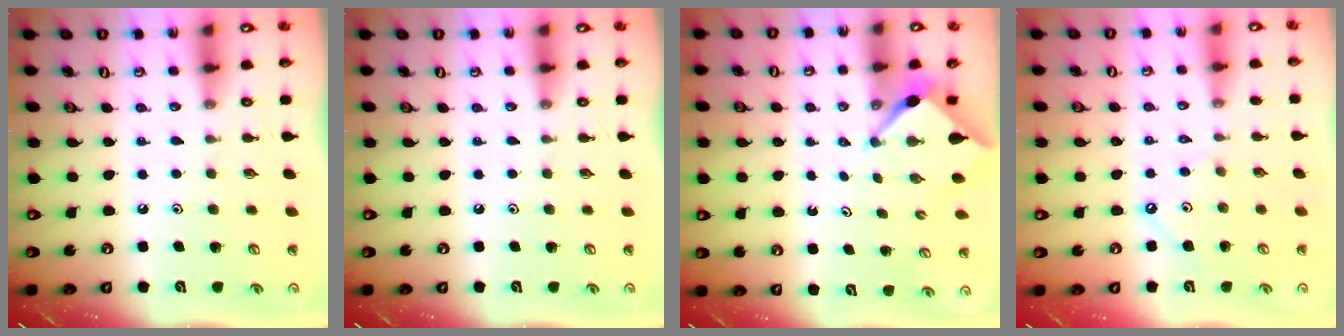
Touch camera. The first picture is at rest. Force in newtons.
{"total": 0.0}
{"total": 2.5, "press": 2.5, "slide": 0.2}
{"total": 1.8, "press": 1.8, "slide": 0.0}